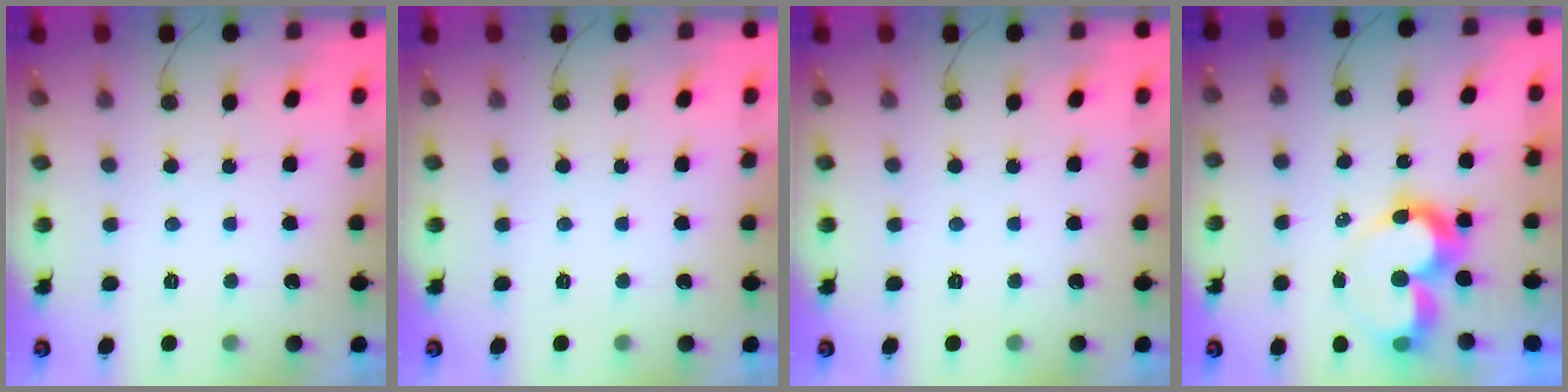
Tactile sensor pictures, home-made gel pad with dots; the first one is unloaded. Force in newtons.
{"total": 0.0}
{"total": 0.0}
{"total": 10.0, "press": 10.0, "slide": 0.8}